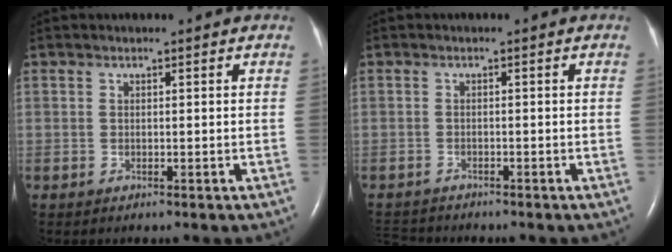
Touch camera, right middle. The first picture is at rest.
{"total": 3.5, "force": [-3.5, 0.7, 0.3], "torque": [-0.005, -0.014, -0.059]}